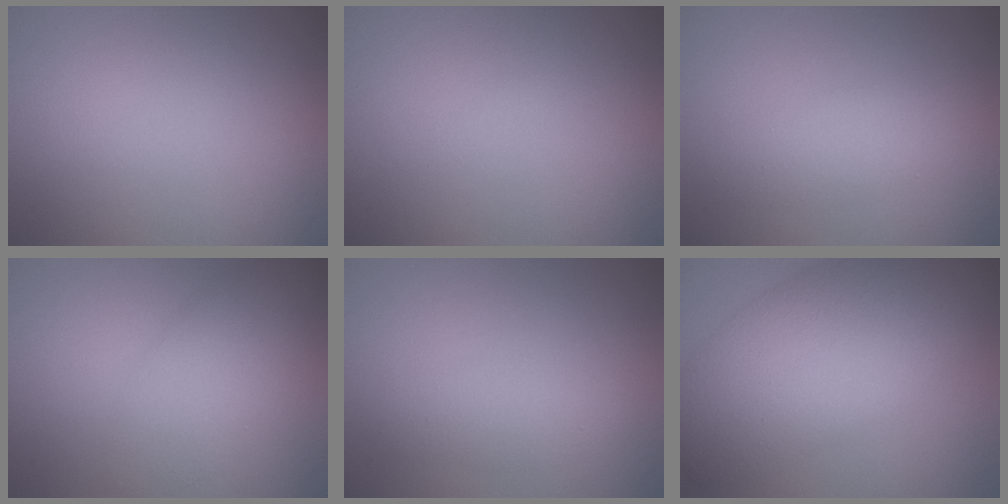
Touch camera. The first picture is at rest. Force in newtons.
{"total": 0.0}
{"total": 2.8, "press": 2.8, "slide": 0.1}
{"total": 4.1, "press": 4.1, "slide": 0.3}
{"total": 2.3, "press": 2.3, "slide": 0.0}
{"total": 11.2, "press": 11.2, "slide": 0.5}